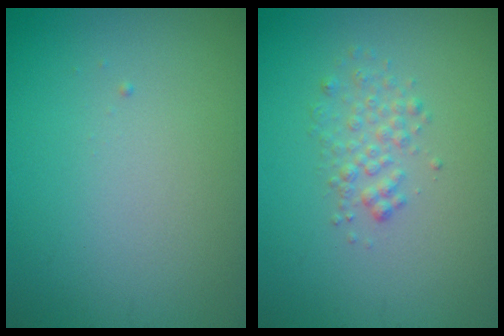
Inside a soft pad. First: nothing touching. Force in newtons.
{"total": 1.8, "press": 1.8, "slide": 0.0}